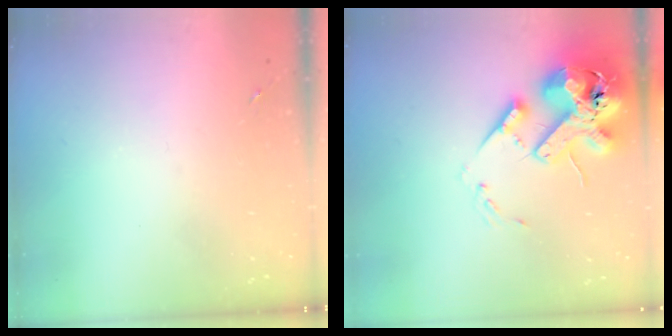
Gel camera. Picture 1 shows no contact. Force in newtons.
{"total": 18.6, "press": 18.4, "slide": 3.2}